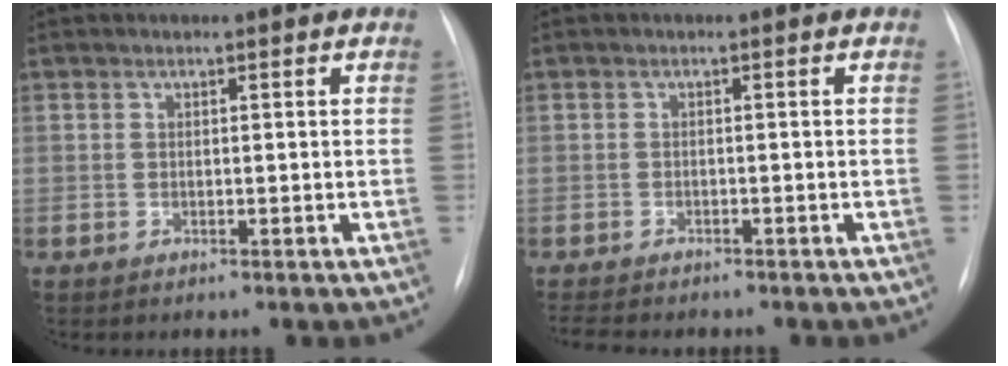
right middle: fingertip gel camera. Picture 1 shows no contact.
{"total": 5.6, "force": [-4.8, 1.5, 2.3], "torque": [-0.038, -0.007, -0.067]}